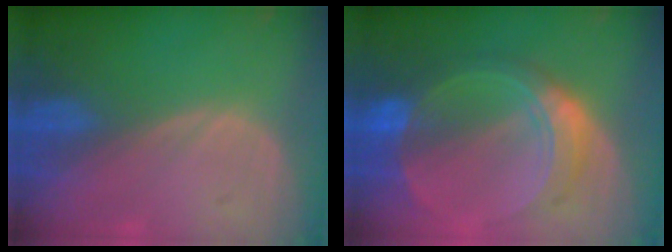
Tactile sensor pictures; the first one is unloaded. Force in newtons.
{"total": 8.6, "press": 8.6, "slide": 0.7}